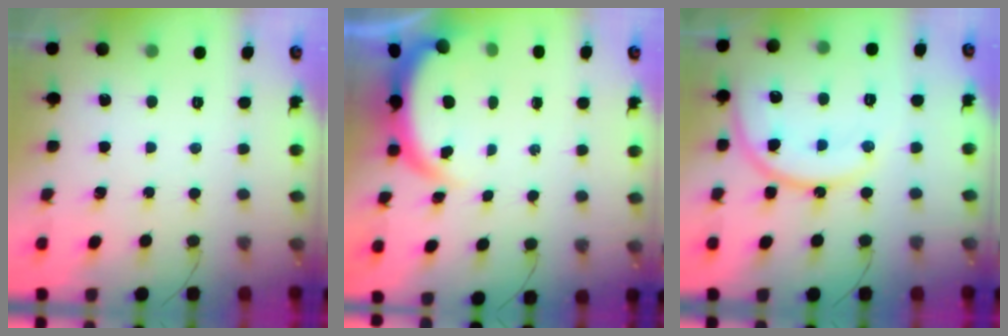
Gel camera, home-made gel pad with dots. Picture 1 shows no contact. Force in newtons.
{"total": 3.9, "press": 3.9, "slide": 0.2}
{"total": 16.2, "press": 16.1, "slide": 1.8}